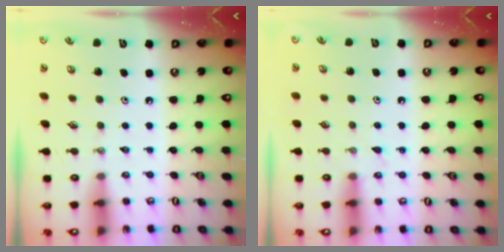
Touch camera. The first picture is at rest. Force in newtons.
{"total": 3.7, "press": 3.7, "slide": 0.4}